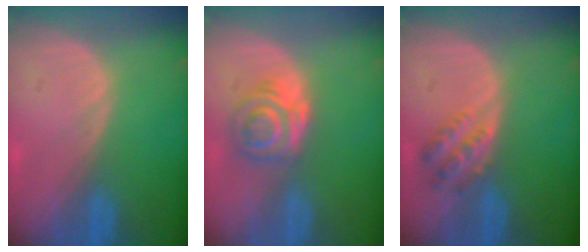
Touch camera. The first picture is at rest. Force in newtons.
{"total": 6.5, "press": 5.4, "slide": 3.7}
{"total": 4.4, "press": 3.9, "slide": 2.0}